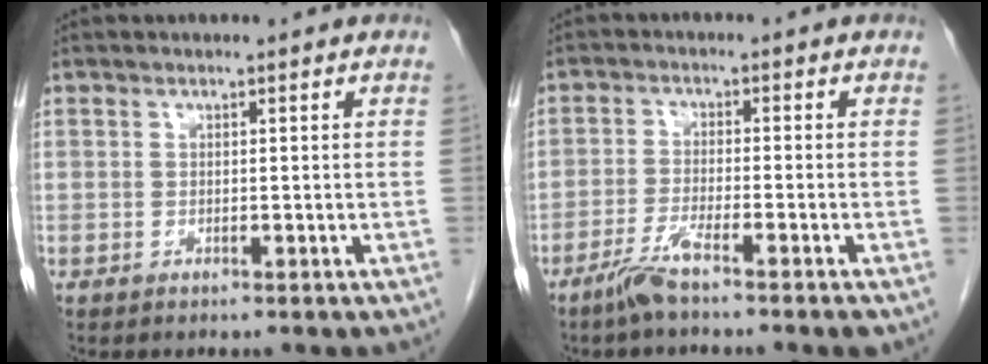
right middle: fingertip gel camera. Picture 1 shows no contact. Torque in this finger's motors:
{"motor_torque": [0.61, -0.40, 0.07, 0.06]}